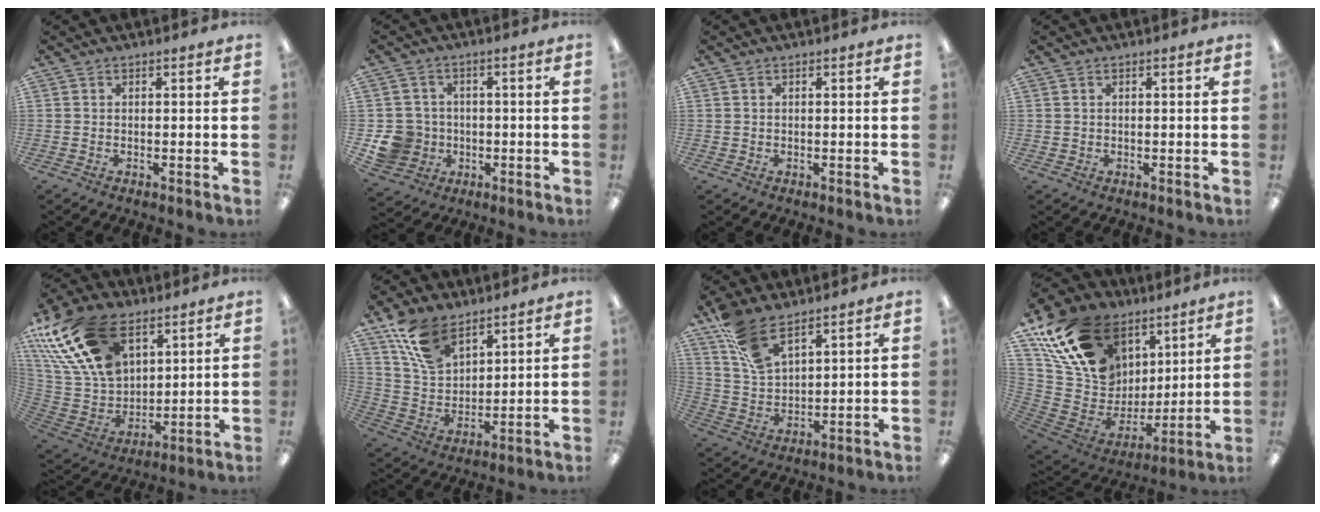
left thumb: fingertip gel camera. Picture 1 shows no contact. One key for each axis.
{"total": 8.9, "fx": -1.9, "fy": 8.4, "fz": 2.3, "tx": -0.069, "ty": 0.021, "tz": -0.025}
{"total": 0.6, "fx": 0.2, "fy": 0.5, "fz": 0.2, "tx": -0.003, "ty": 0.004, "tz": 0.003}
{"total": 0.9, "fx": 0.3, "fy": 0.8, "fz": 0.2, "tx": -0.005, "ty": 0.004, "tz": 0.006}
{"total": 24.6, "fx": 13.2, "fy": 15.0, "fz": 14.4, "tx": -0.325, "ty": -0.061, "tz": 0.239}
{"total": 13.3, "fx": 9.1, "fy": 7.3, "fz": 6.3, "tx": -0.137, "ty": -0.030, "tz": 0.178}
{"total": 11.4, "fx": 8.2, "fy": 4.8, "fz": 6.3, "tx": -0.135, "ty": -0.030, "tz": 0.158}
{"total": 23.1, "fx": 14.3, "fy": 14.9, "fz": 10.5, "tx": -0.222, "ty": -0.074, "tz": 0.281}